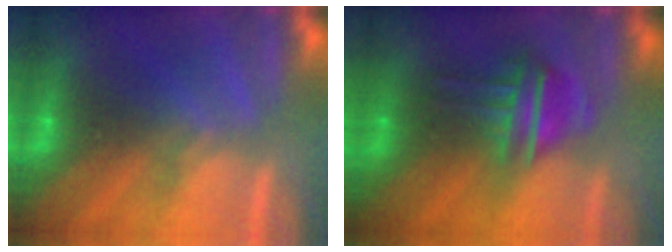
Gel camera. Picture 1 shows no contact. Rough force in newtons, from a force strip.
{"total": 5.4}